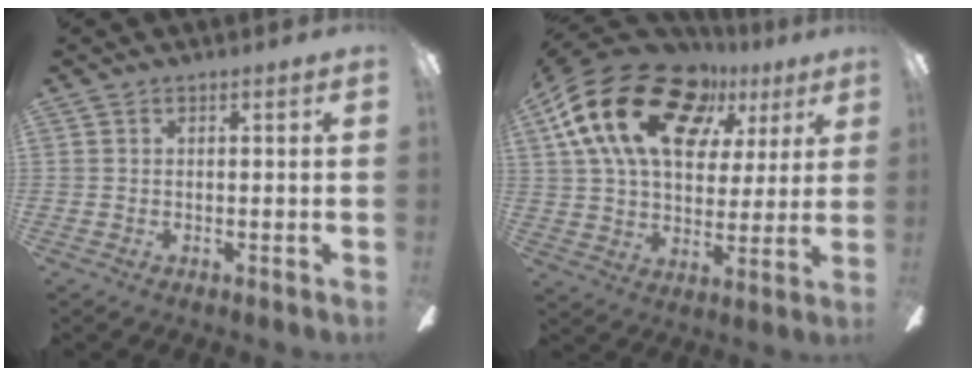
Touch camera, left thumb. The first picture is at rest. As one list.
[{"total": 23.9, "force": [11.3, 14.6, 15.2], "torque": [-0.273, -0.039, 0.197]}]